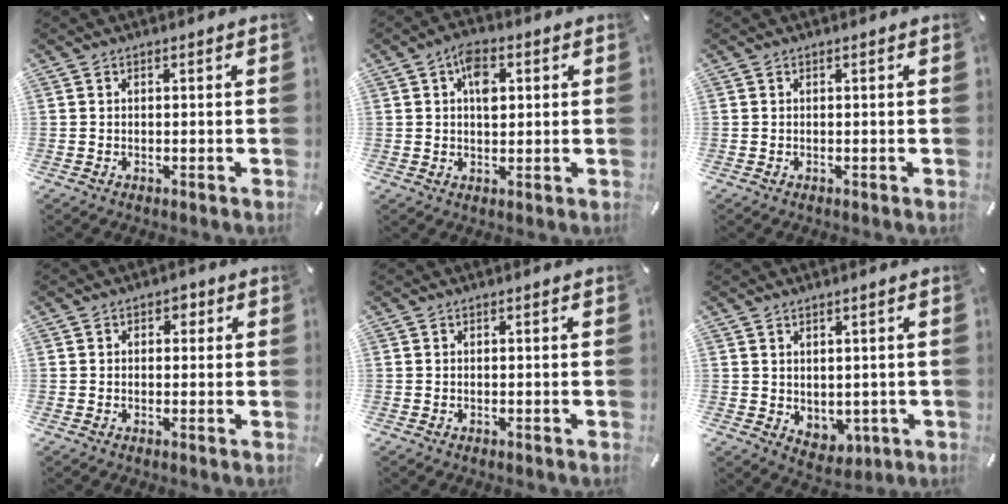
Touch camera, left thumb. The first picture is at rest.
{"total": 6.5, "force": [1.7, 4.1, 4.8], "torque": [-0.067, -0.001, 0.024]}
{"total": 0.0}
{"total": 2.2, "force": [0.3, 1.8, 1.2], "torque": [-0.009, 0.002, -0.001]}
{"total": 0.0}
{"total": 3.7, "force": [1.4, 3.2, 1.2], "torque": [-0.003, -0.012, 0.026]}